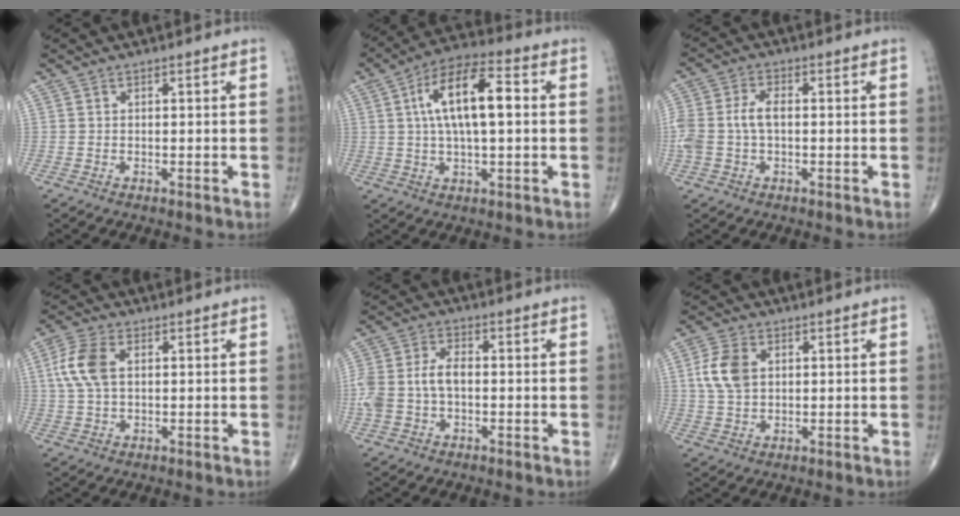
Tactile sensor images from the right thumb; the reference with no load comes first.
{"total": 14.1, "force": [2.2, 5.5, 12.8], "torque": [-0.225, 0.023, 0.031]}
{"total": 6.6, "force": [-0.3, 3.8, 5.4], "torque": [-0.136, 0.020, -0.006]}
{"total": 7.8, "force": [1.5, 4.5, 6.2], "torque": [-0.146, 0.013, 0.030]}
{"total": 8.1, "force": [-0.8, 4.9, 6.4], "torque": [-0.147, 0.026, -0.018]}
{"total": 7.2, "force": [1.5, 4.8, 5.2], "torque": [-0.104, 0.002, 0.029]}